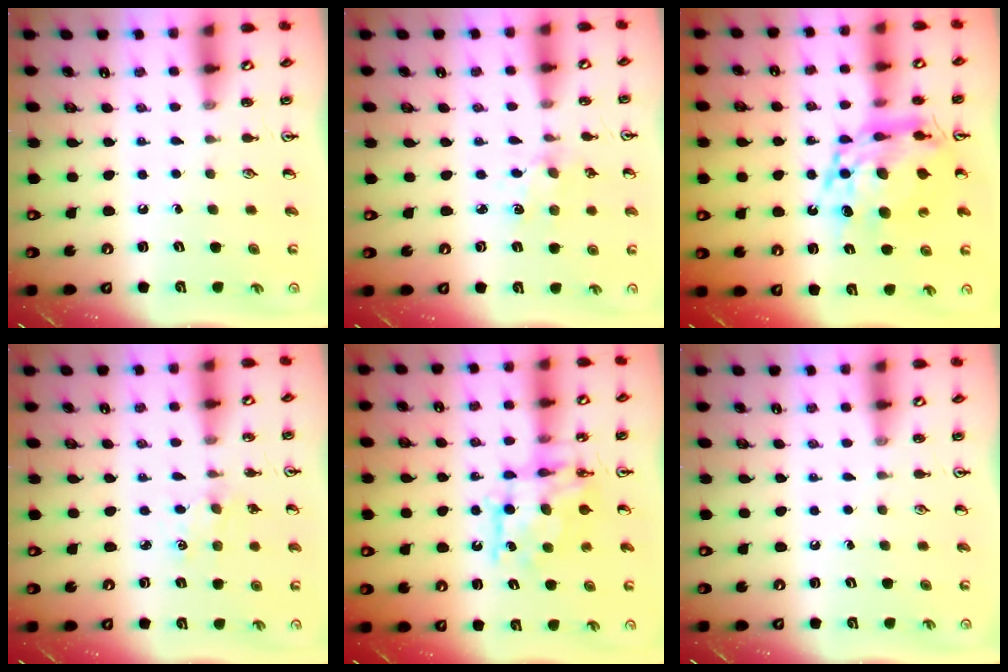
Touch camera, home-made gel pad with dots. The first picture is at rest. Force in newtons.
{"total": 2.8, "press": 2.7, "slide": 0.4}
{"total": 16.2, "press": 16.1, "slide": 1.4}
{"total": 1.4, "press": 1.3, "slide": 0.3}
{"total": 9.3, "press": 9.3, "slide": 0.5}
{"total": 0.0}